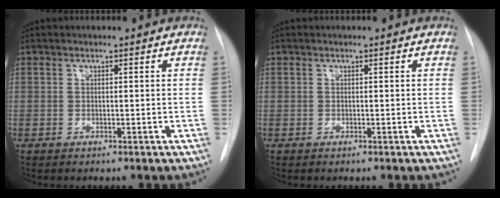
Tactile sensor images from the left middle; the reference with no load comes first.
{"total": 0.0}